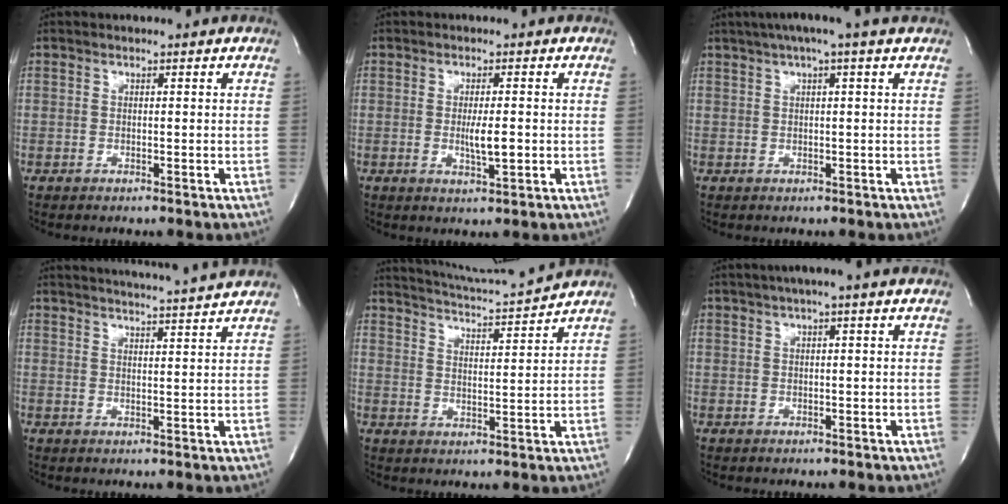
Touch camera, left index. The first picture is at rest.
{"total": 3.5, "force": [-0.4, 0.4, 3.4], "torque": [-0.065, -0.006, -0.005]}
{"total": 10.9, "force": [9.0, -0.1, 6.1], "torque": [-0.103, 0.035, 0.108]}
{"total": 11.4, "force": [10.8, -1.4, 3.5], "torque": [-0.062, -0.009, 0.141]}
{"total": 9.9, "force": [9.5, -1.9, 1.8], "torque": [-0.045, -0.017, 0.153]}
{"total": 3.3, "force": [1.6, 0.0, 2.9], "torque": [-0.053, 0.018, 0.026]}